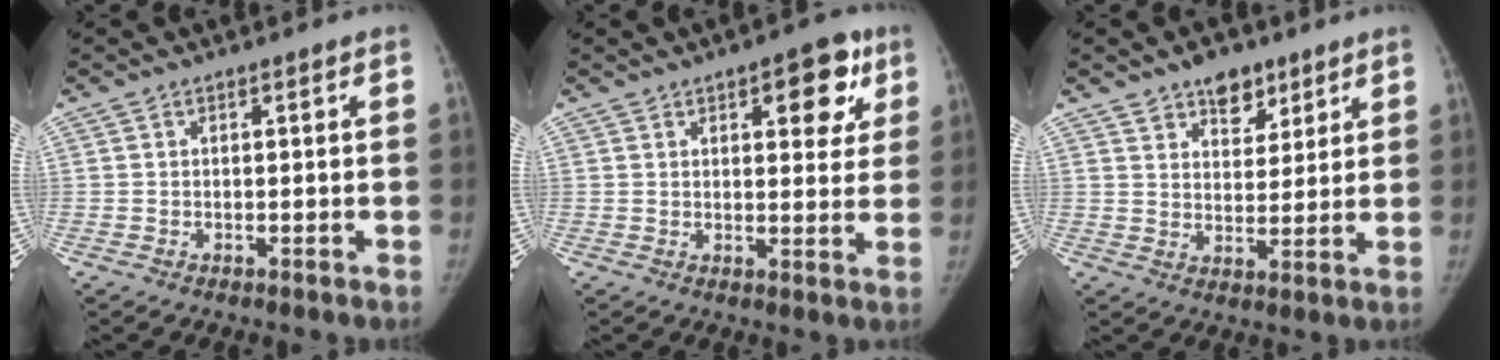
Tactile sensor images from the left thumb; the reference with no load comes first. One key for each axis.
{"total": 9.0, "fx": 4.2, "fy": 4.3, "fz": 6.7, "tx": -0.044, "ty": -0.011, "tz": 0.047}
{"total": 7.5, "fx": 5.0, "fy": 4.4, "fz": 3.4, "tx": -0.017, "ty": -0.028, "tz": 0.080}